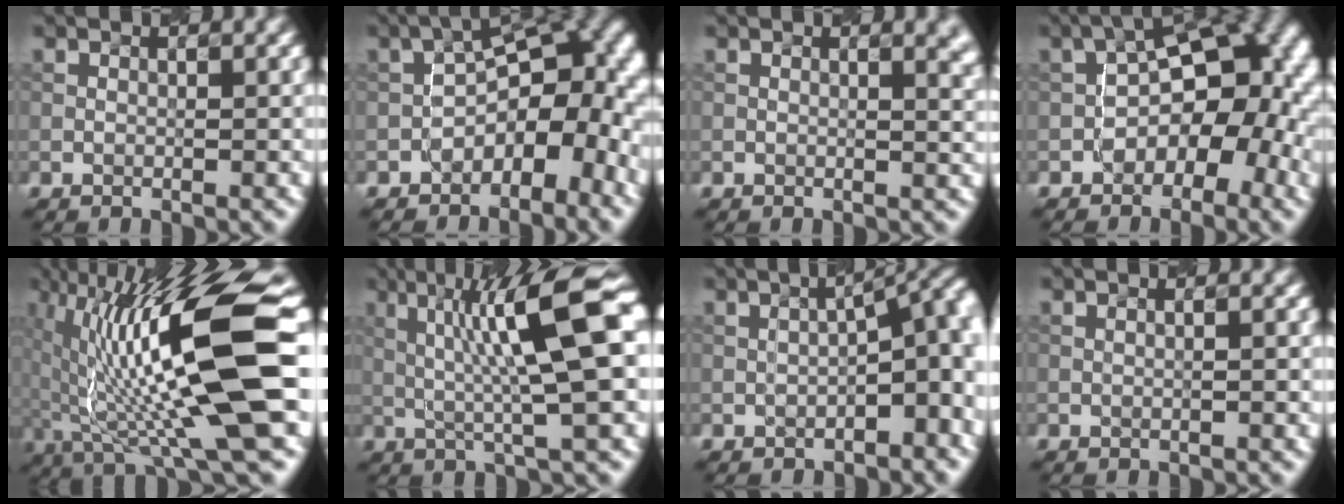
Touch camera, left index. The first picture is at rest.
{"total": 8.9, "force": [-3.5, 5.0, 6.5], "torque": [-0.061, 0.021, -0.064]}
{"total": 3.2, "force": [1.6, 1.5, 2.4], "torque": [-0.011, 0.008, 0.014]}
{"total": 11.1, "force": [-2.1, 6.5, 8.7], "torque": [-0.070, 0.025, -0.038]}
{"total": 14.5, "force": [0.4, 2.5, 14.3], "torque": [-0.239, 0.008, 0.020]}
{"total": 9.6, "force": [1.5, 1.2, 9.5], "torque": [-0.151, 0.014, 0.035]}
{"total": 4.8, "force": [-1.0, 1.3, 4.5], "torque": [-0.061, 0.018, -0.006]}
{"total": 0.8, "force": [0.0, 0.3, 0.7], "torque": [-0.007, -0.001, -0.008]}